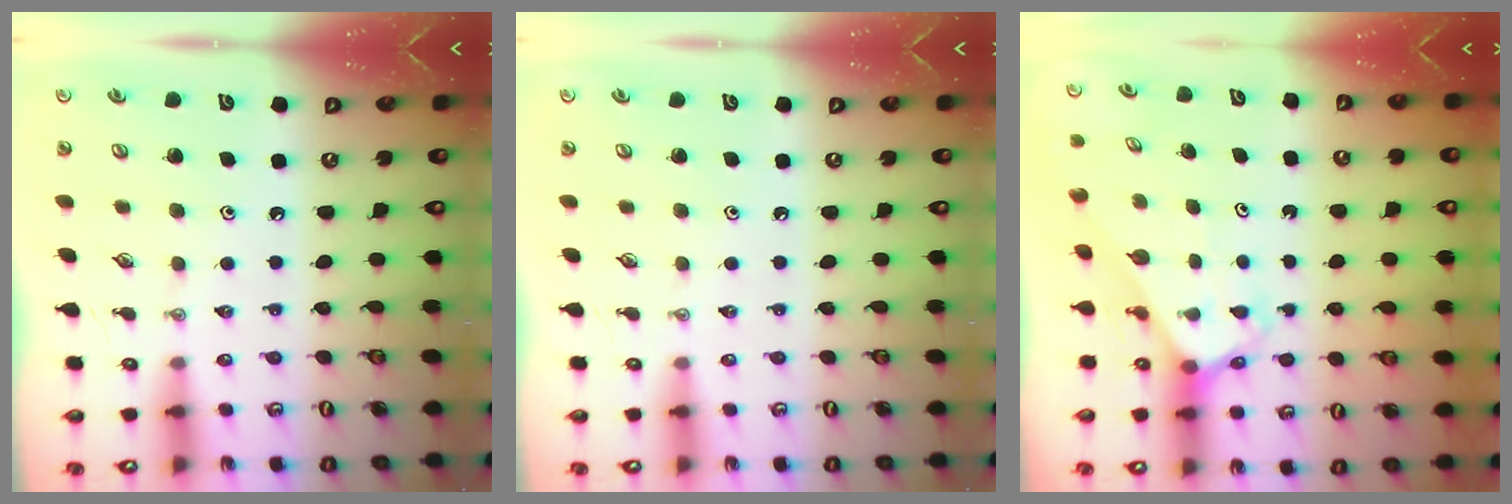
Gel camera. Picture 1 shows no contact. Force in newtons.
{"total": 0.0}
{"total": 2.7, "press": 2.7, "slide": 0.2}